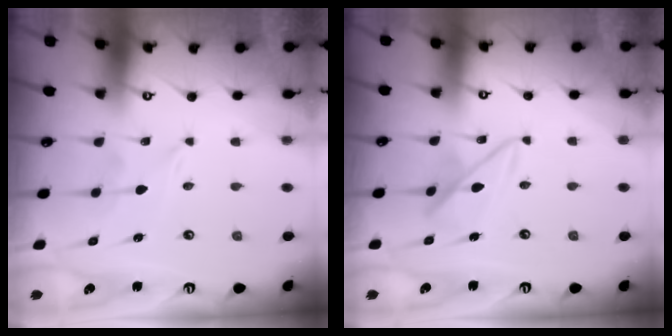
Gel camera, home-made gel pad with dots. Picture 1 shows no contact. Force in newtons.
{"total": 9.1, "press": 9.1, "slide": 0.5}